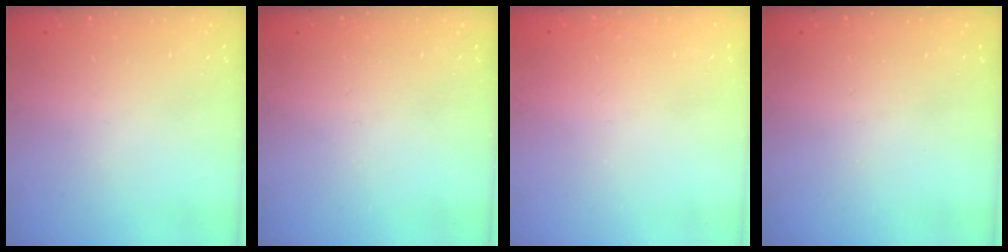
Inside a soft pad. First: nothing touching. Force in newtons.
{"total": 0.0}
{"total": 1.5, "press": 1.5, "slide": 0.1}
{"total": 0.0}